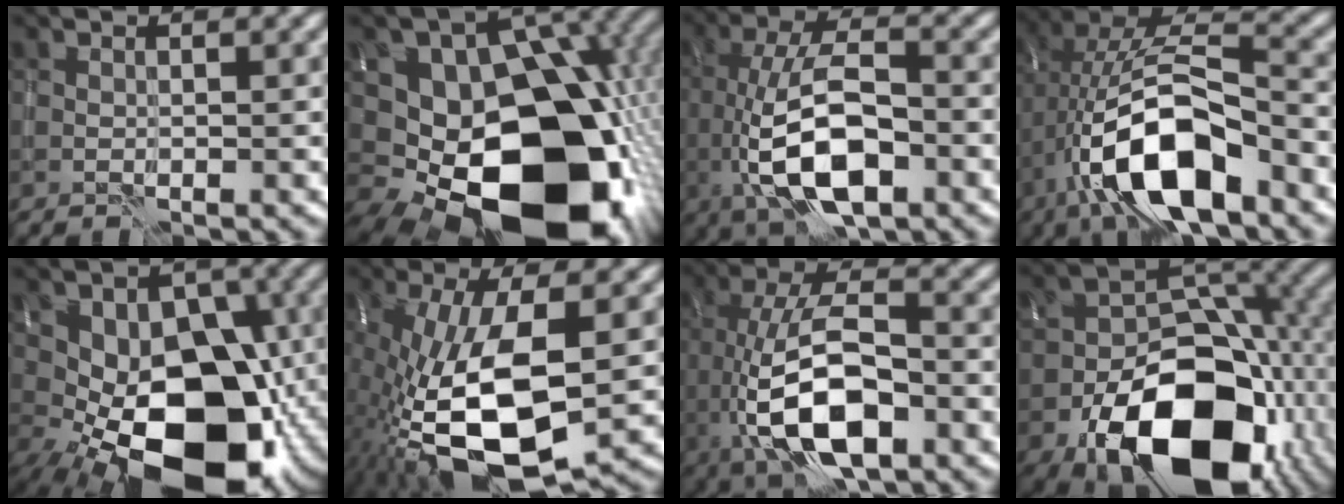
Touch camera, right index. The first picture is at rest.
{"total": 18.8, "force": [-3.3, 12.8, 13.4], "torque": [-0.204, -0.030, -0.039]}
{"total": 9.8, "force": [-2.4, 4.3, 8.5], "torque": [-0.161, -0.001, -0.045]}
{"total": 12.4, "force": [-5.0, 5.4, 10.0], "torque": [-0.191, 0.015, -0.090]}
{"total": 15.0, "force": [-3.5, 9.0, 11.5], "torque": [-0.141, 0.009, -0.064]}
{"total": 14.5, "force": [-3.5, 6.6, 12.4], "torque": [-0.265, -0.027, -0.057]}
{"total": 11.0, "force": [-3.2, 4.7, 9.4], "torque": [-0.179, 0.001, -0.060]}
{"total": 16.0, "force": [-7.2, 9.6, 10.6], "torque": [-0.159, -0.029, -0.112]}